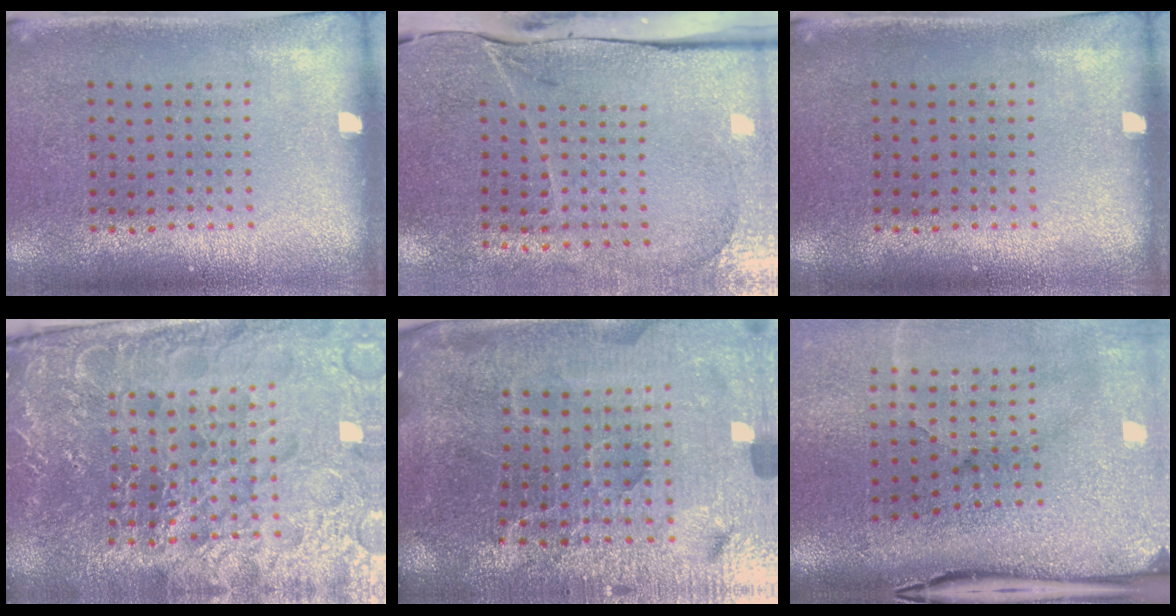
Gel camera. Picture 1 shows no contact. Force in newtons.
{"total": 4.1, "press": 3.4, "slide": 2.3}
{"total": 0.0}
{"total": 5.9, "press": 5.4, "slide": 2.4}
{"total": 6.6, "press": 5.8, "slide": 3.2}
{"total": 5.1, "press": 4.0, "slide": 3.2}